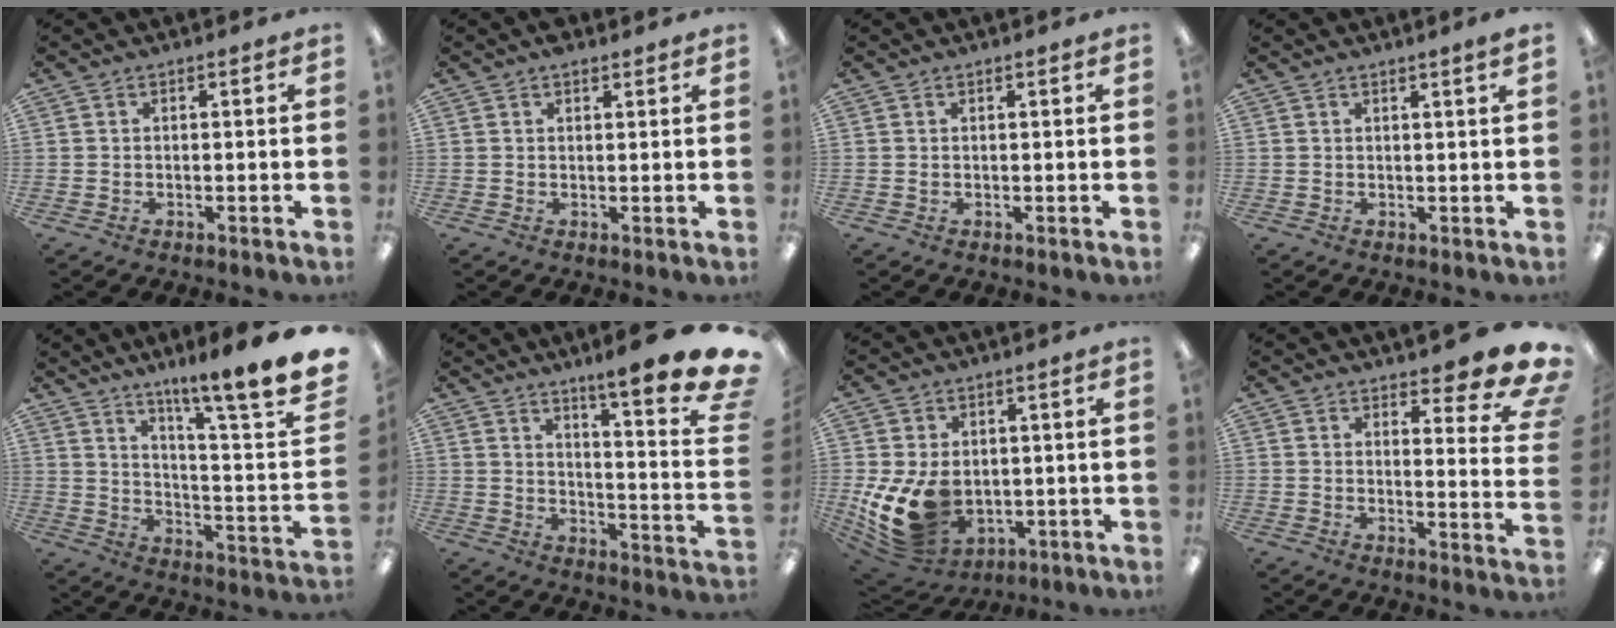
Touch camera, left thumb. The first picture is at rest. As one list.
[{"total": 2.1, "force": [1.5, 0.8, 1.1], "torque": [-0.016, -0.002, 0.026]}, {"total": 0.8, "force": [0.3, 0.3, 0.7], "torque": [-0.015, 0.001, 0.004]}, {"total": 1.5, "force": [1.1, -0.2, 1.0], "torque": [-0.018, -0.002, 0.019]}, {"total": 13.4, "force": [10.0, -0.3, 8.8], "torque": [-0.140, -0.097, 0.153]}, {"total": 14.4, "force": [10.2, 1.0, 10.1], "torque": [-0.153, -0.093, 0.160]}, {"total": 13.2, "force": [-2.1, 9.7, 8.7], "torque": [-0.178, -0.002, -0.029]}, {"total": 9.8, "force": [7.5, 3.0, 5.6], "torque": [-0.054, -0.062, 0.126]}]